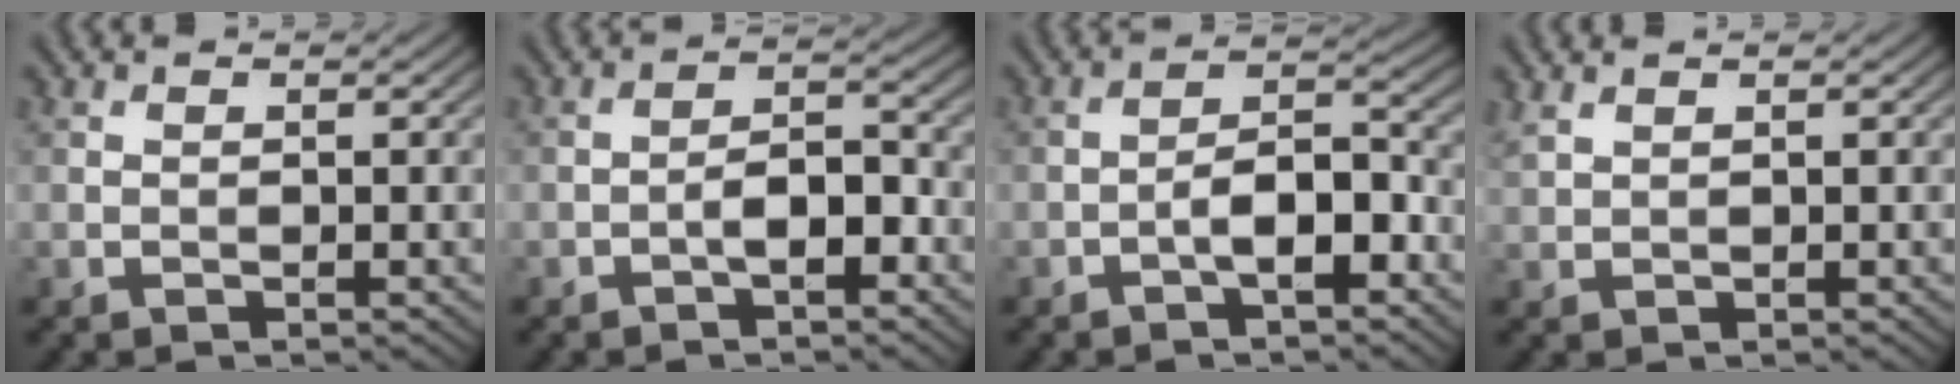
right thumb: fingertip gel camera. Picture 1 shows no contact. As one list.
[{"total": 3.8, "force": [-1.8, 1.5, 3.0], "torque": [-0.044, 0.012, -0.037]}, {"total": 5.4, "force": [-2.4, 2.0, 4.4], "torque": [-0.069, 0.016, -0.049]}, {"total": 1.3, "force": [1.2, 0.1, 0.6], "torque": [-0.024, 0.007, 0.031]}]